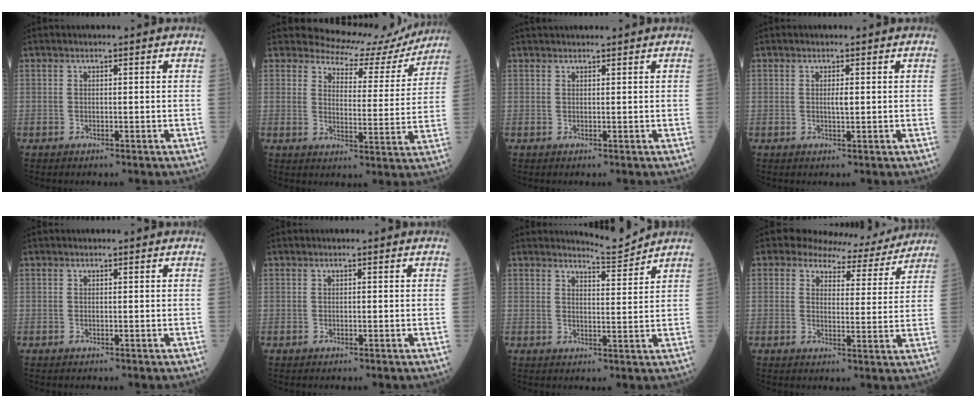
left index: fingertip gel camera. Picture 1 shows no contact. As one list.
[{"total": 11.9, "force": [11.3, 3.7, 0.5], "torque": [0.007, -0.021, 0.123]}, {"total": 3.4, "force": [3.2, 0.1, 1.1], "torque": [-0.011, 0.032, 0.049]}, {"total": 1.2, "force": [0.2, 0.2, 1.2], "torque": [-0.023, -0.001, 0.003]}, {"total": 0.0}, {"total": 0.0}, {"total": 3.8, "force": [3.7, -0.7, -0.6], "torque": [-0.002, -0.021, 0.061]}, {"total": 8.9, "force": [8.4, 2.9, 1.0], "torque": [-0.008, -0.003, 0.094]}]